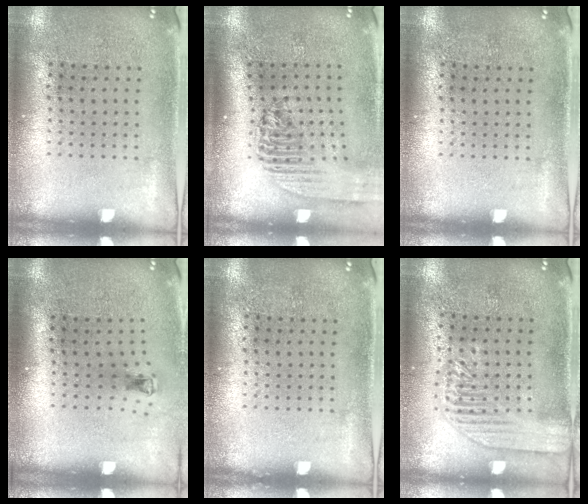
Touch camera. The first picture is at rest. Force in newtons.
{"total": 2.1, "press": 1.7, "slide": 1.3}
{"total": 0.0}
{"total": 0.7, "press": 0.3, "slide": 0.7}
{"total": 0.0}
{"total": 1.8, "press": 1.8, "slide": 0.4}